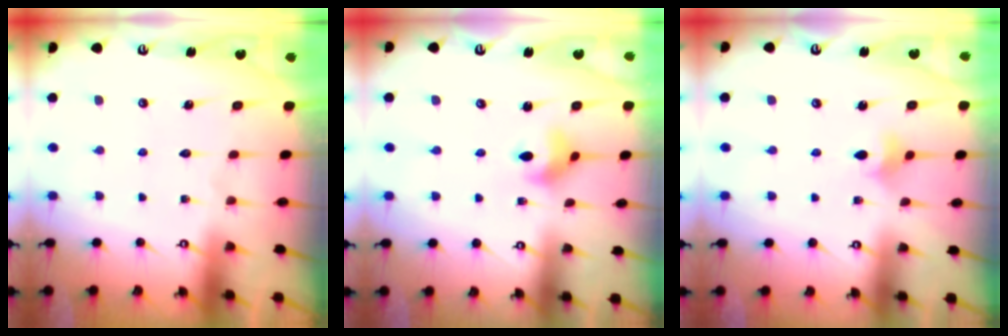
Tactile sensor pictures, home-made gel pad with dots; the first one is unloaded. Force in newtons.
{"total": 4.5, "press": 4.5, "slide": 0.5}
{"total": 4.4, "press": 4.4, "slide": 0.6}